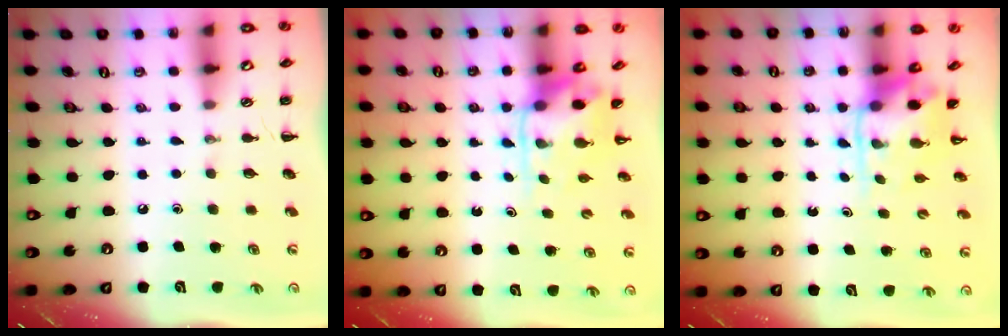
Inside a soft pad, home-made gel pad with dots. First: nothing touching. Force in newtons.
{"total": 3.8, "press": 3.7, "slide": 0.7}
{"total": 3.5, "press": 3.4, "slide": 0.8}